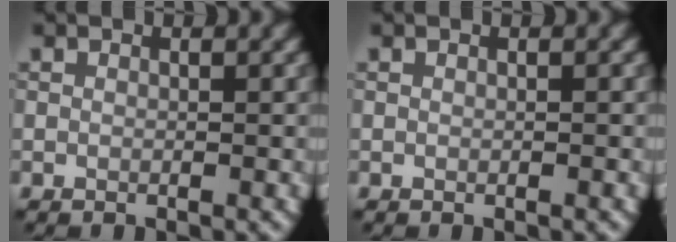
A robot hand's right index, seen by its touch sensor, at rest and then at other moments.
{"total": 0.0}